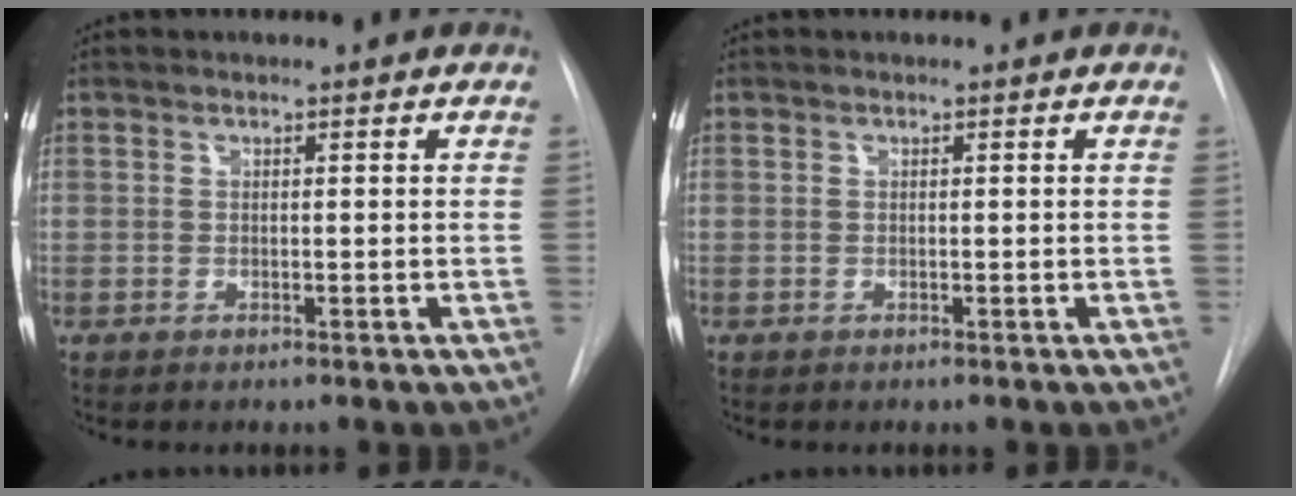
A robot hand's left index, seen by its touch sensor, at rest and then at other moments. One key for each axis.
{"total": 0.0}